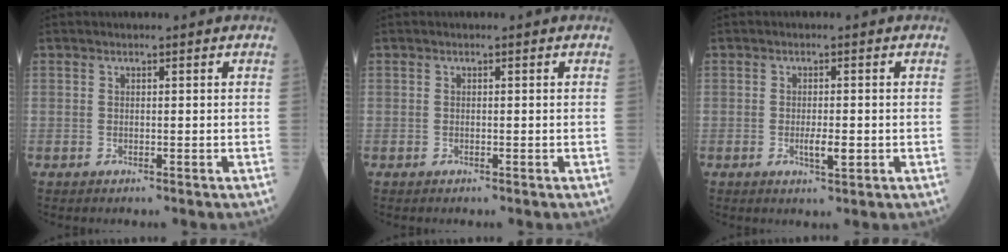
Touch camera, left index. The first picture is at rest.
{"total": 0.0}
{"total": 2.8, "force": [-0.7, 0.7, 2.6], "torque": [-0.050, -0.002, -0.008]}